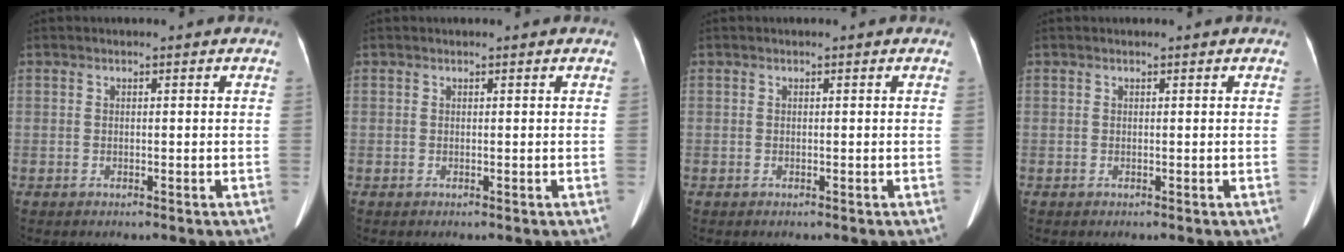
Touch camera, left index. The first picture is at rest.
{"total": 0.0}
{"total": 0.0}
{"total": 0.0}